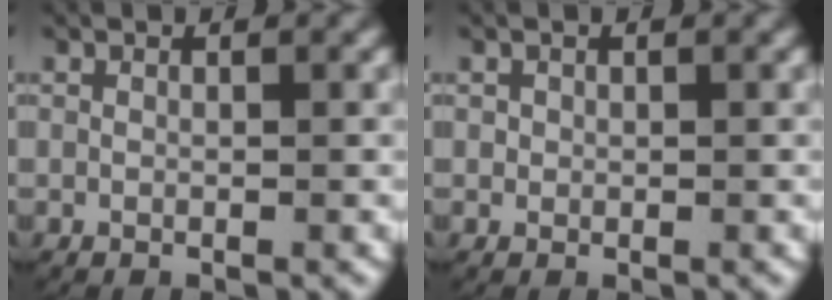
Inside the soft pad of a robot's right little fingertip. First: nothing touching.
{"total": 0.6, "force": [0.0, 0.6, 0.0], "torque": [-0.005, -0.002, 0.002]}